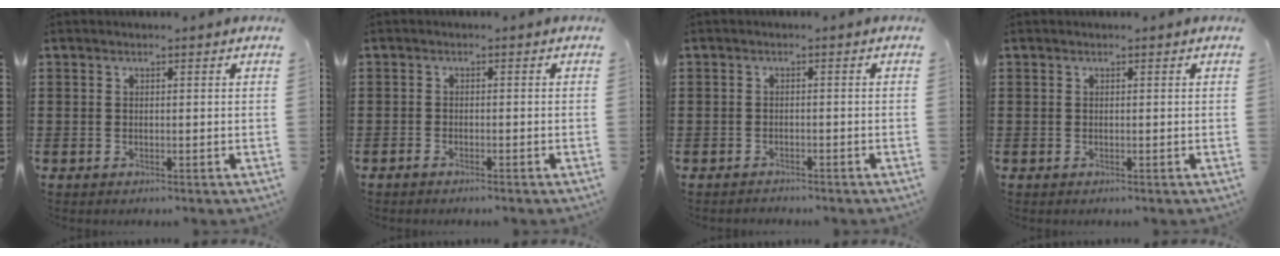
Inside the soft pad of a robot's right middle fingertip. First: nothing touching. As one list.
[{"total": 0.7, "force": [-0.7, -0.1, 0.3], "torque": [-0.007, -0.005, -0.012]}, {"total": 1.3, "force": [-1.2, 0.4, -0.2], "torque": [0.001, 0.003, -0.028]}, {"total": 0.0}]